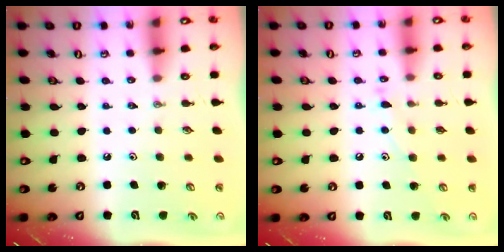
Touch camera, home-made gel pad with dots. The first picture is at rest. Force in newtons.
{"total": 7.3, "press": 7.2, "slide": 0.4}